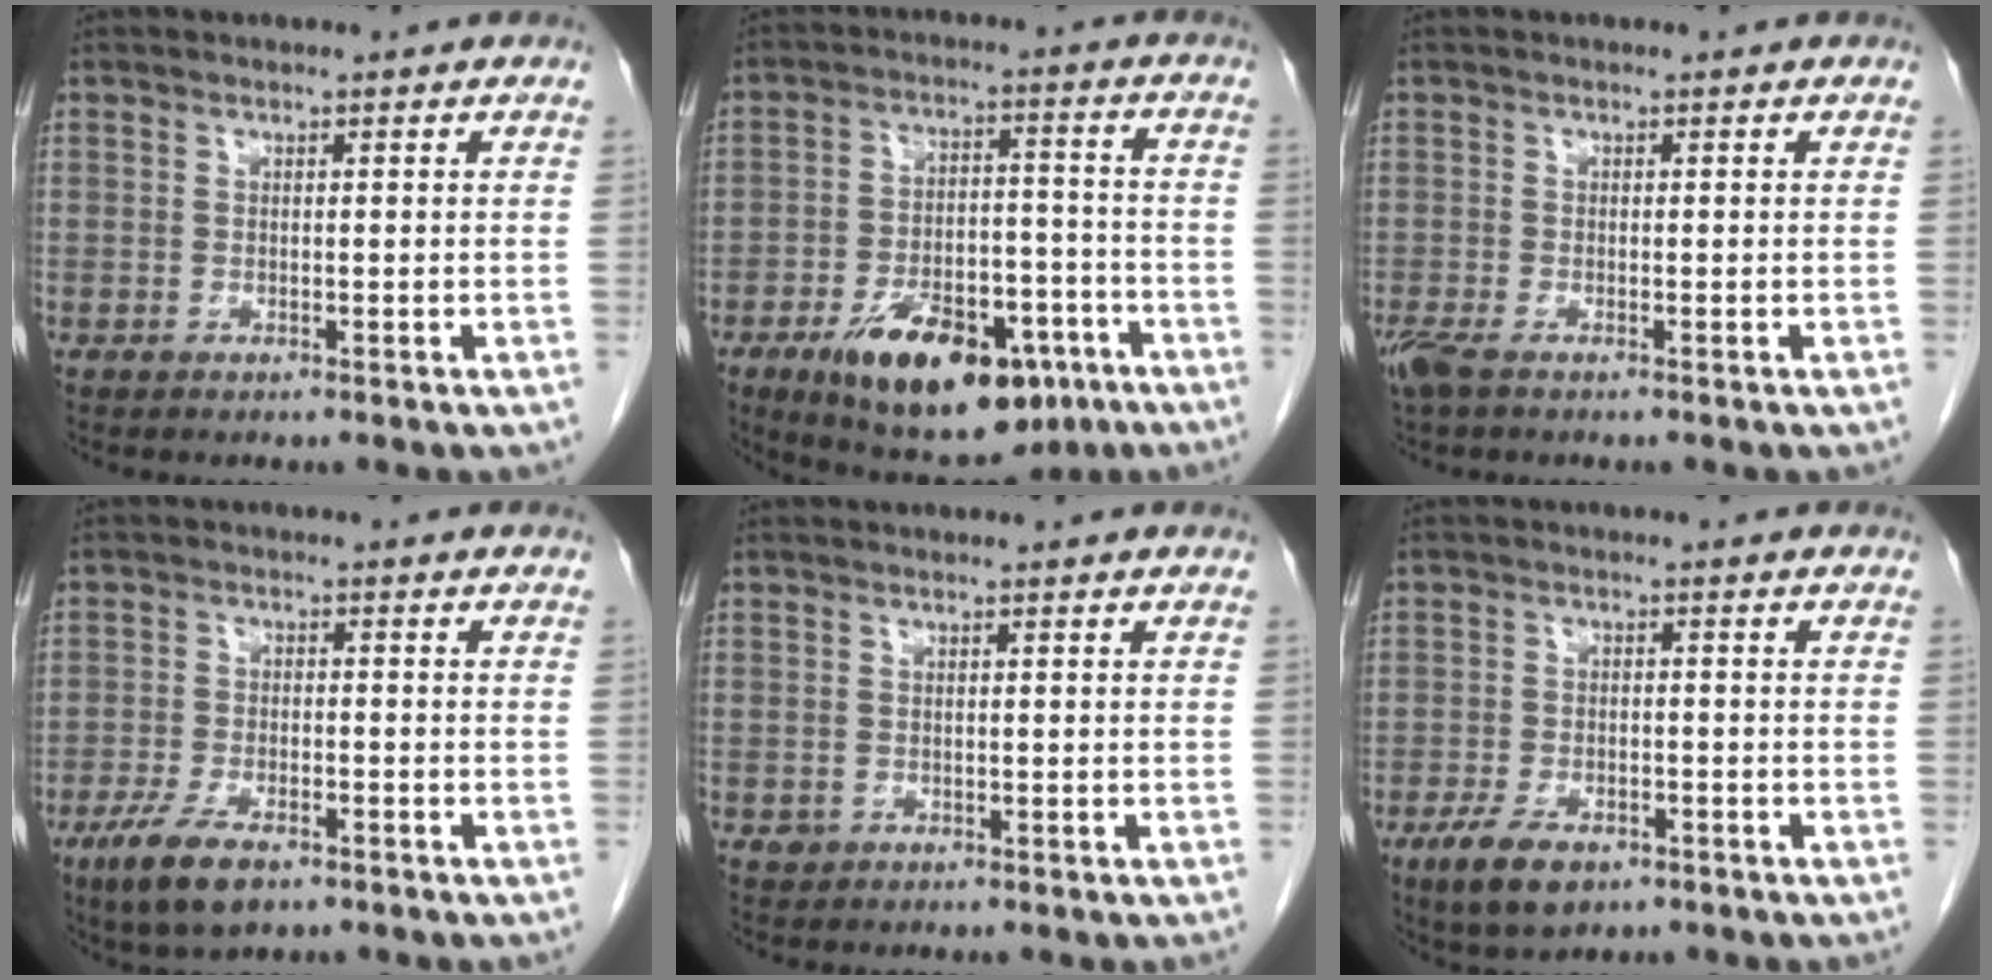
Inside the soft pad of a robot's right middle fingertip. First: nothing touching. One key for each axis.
{"total": 17.6, "fx": -9.8, "fy": 8.1, "fz": 12.2, "tx": -0.187, "ty": 0.005, "tz": -0.144}
{"total": 2.7, "fx": -1.8, "fy": 0.8, "fz": 1.8, "tx": -0.046, "ty": -0.011, "tz": -0.033}
{"total": 7.2, "fx": -4.5, "fy": 2.6, "fz": 4.9, "tx": -0.099, "ty": -0.011, "tz": -0.076}
{"total": 0.8, "fx": -0.3, "fy": 0.8, "fz": 0.1, "tx": -0.004, "ty": 0.002, "tz": -0.001}
{"total": 6.5, "fx": -4.0, "fy": 3.2, "fz": 4.1, "tx": -0.080, "ty": -0.005, "tz": -0.063}